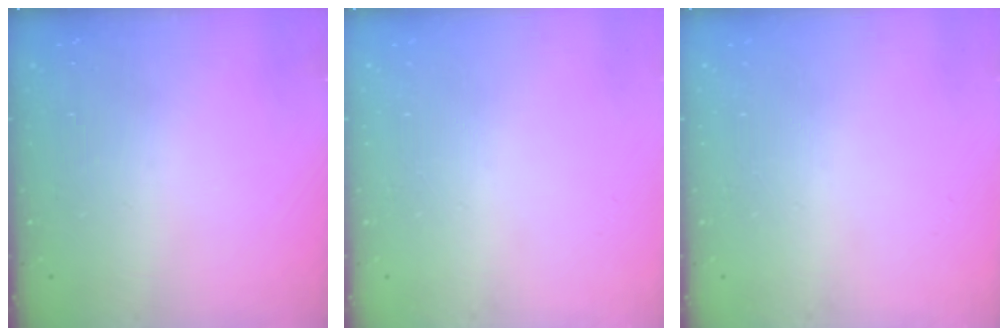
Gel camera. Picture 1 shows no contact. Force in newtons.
{"total": 0.0}
{"total": 0.0}